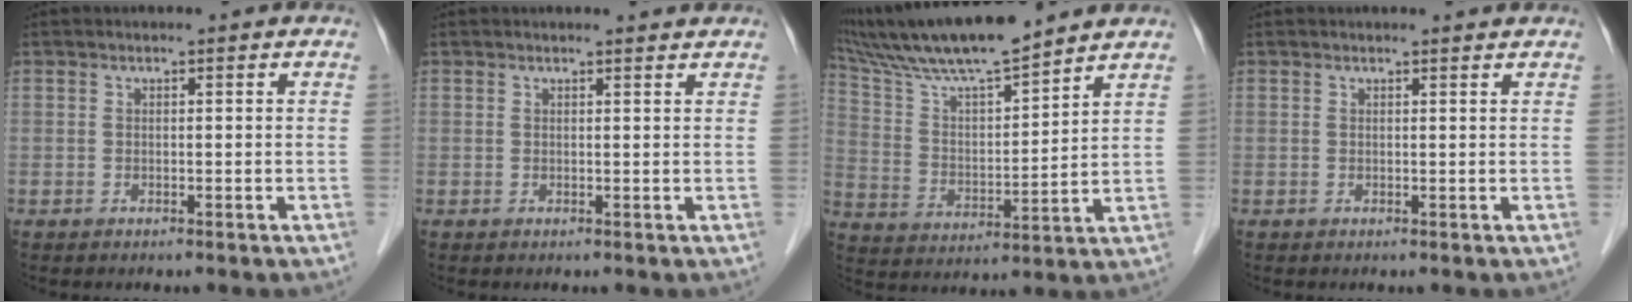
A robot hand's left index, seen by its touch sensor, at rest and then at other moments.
{"total": 2.3, "force": [2.2, 0.1, 0.3], "torque": [-0.010, 0.002, 0.024]}
{"total": 14.6, "force": [12.8, 0.5, 6.9], "torque": [-0.138, 0.013, 0.238]}
{"total": 2.0, "force": [2.0, 0.0, 0.3], "torque": [-0.009, 0.003, 0.023]}